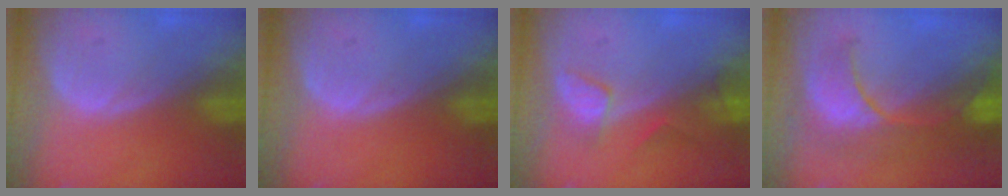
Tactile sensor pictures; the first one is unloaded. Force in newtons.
{"total": 0.0}
{"total": 3.4, "press": 3.4, "slide": 0.3}
{"total": 8.7, "press": 8.6, "slide": 1.5}